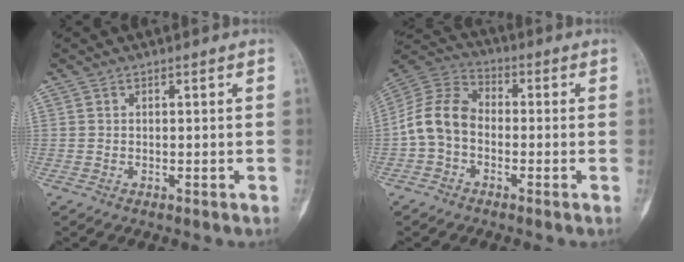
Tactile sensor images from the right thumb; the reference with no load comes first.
{"total": 9.6, "force": [-1.7, 6.4, 6.9], "torque": [-0.136, 0.032, -0.046]}